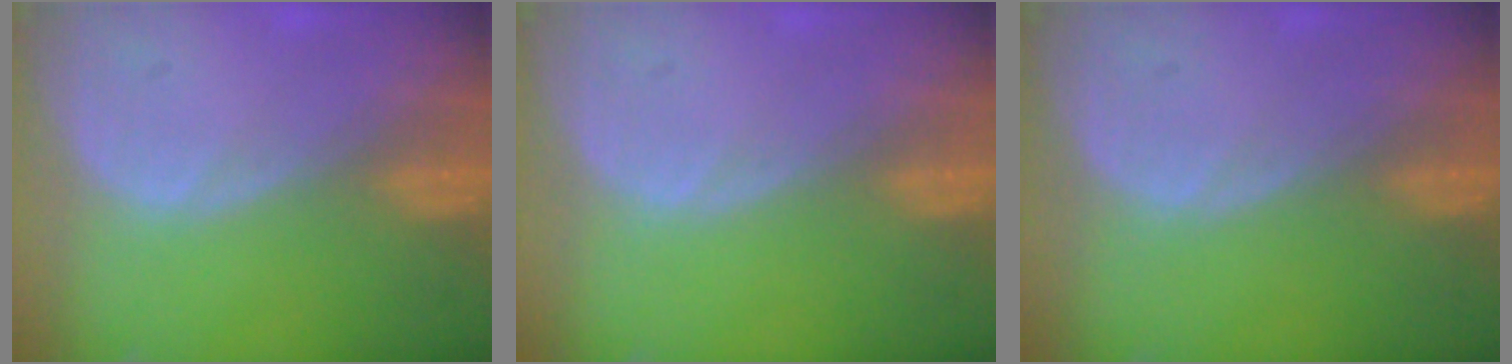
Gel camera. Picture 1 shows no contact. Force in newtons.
{"total": 0.0}
{"total": 0.0}